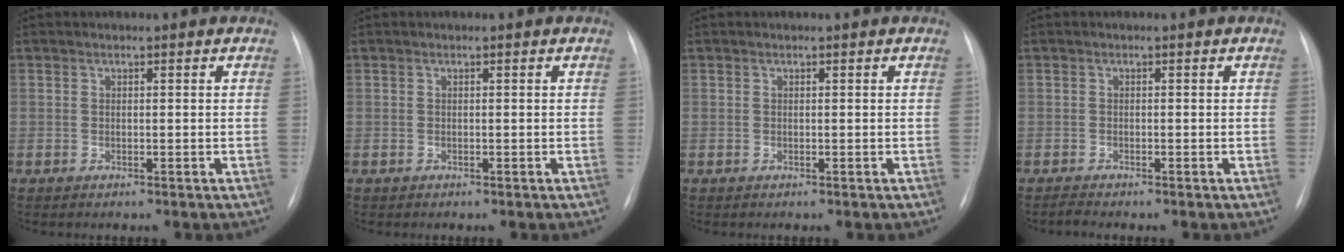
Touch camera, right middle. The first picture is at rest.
{"total": 0.0}
{"total": 0.0}
{"total": 0.8, "force": [-0.7, -0.2, 0.1], "torque": [-0.006, -0.006, -0.014]}